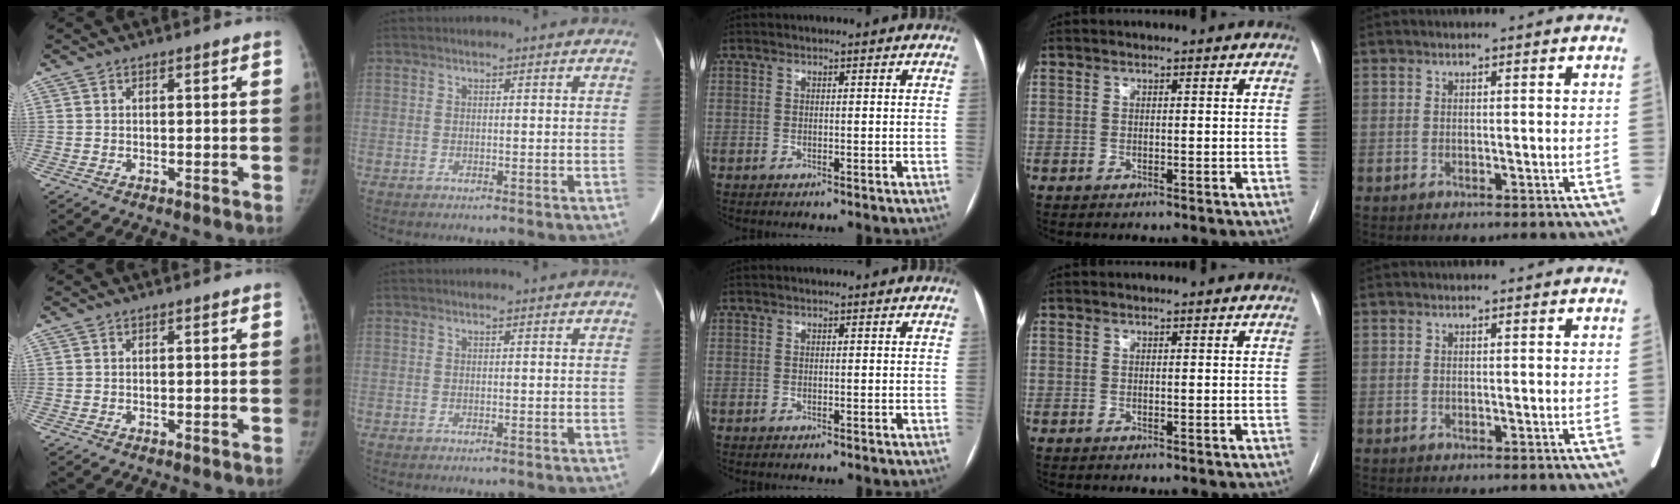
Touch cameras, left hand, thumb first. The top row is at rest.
{}